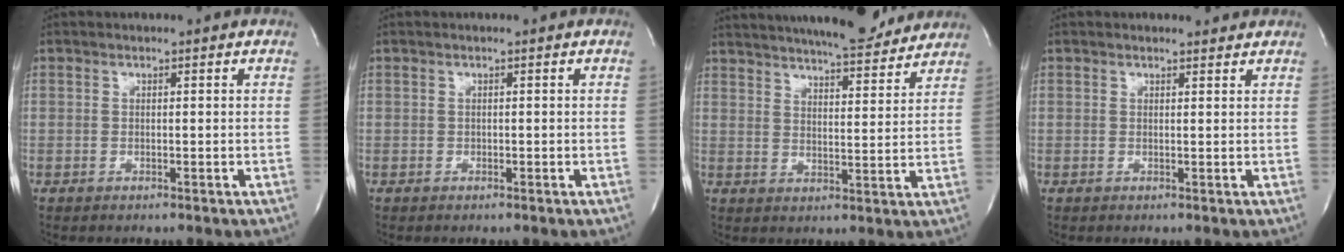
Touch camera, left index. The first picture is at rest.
{"total": 0.0}
{"total": 18.1, "force": [16.3, 2.8, 7.2], "torque": [-0.117, 0.010, 0.224]}
{"total": 1.9, "force": [1.8, 0.5, 0.2], "torque": [-0.008, 0.000, 0.018]}